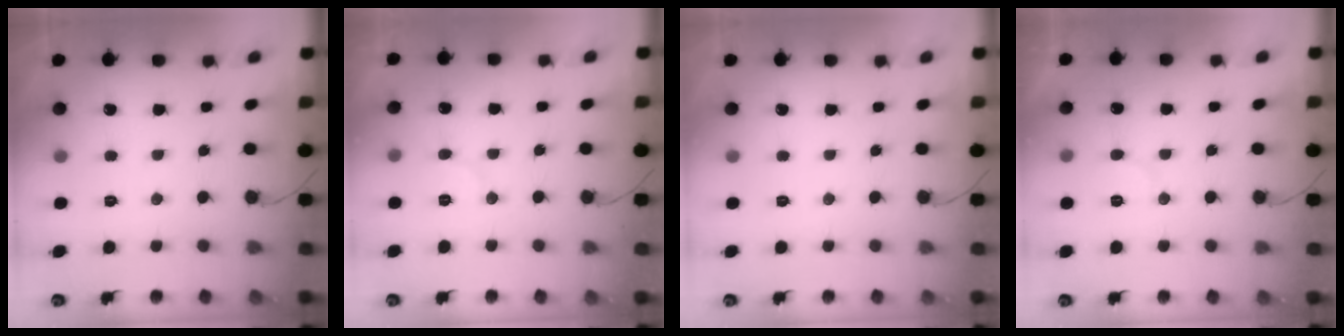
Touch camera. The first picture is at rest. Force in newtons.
{"total": 5.5, "press": 5.5, "slide": 0.5}
{"total": 0.0}
{"total": 6.8, "press": 6.8, "slide": 0.5}